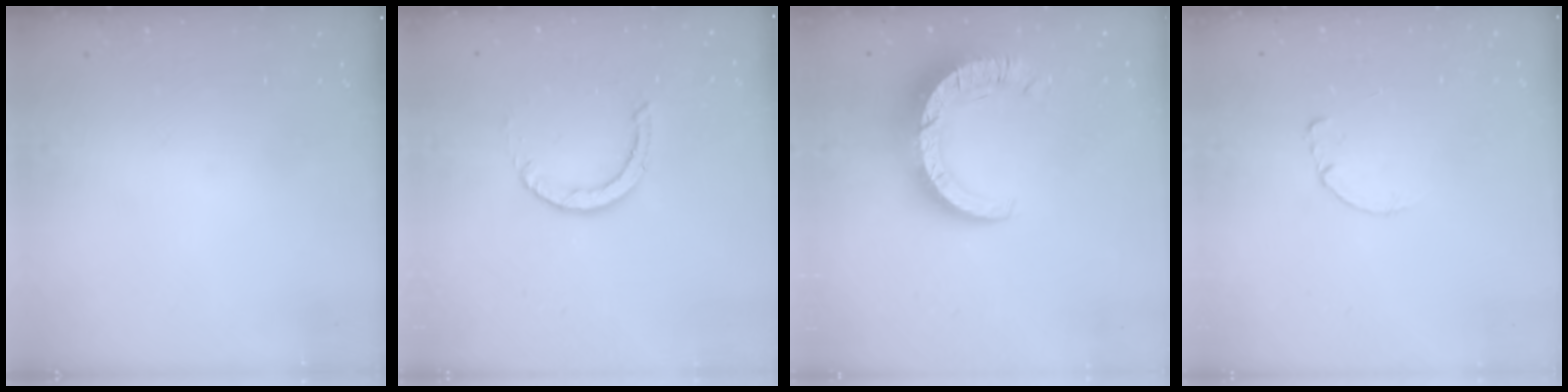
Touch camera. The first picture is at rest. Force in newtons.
{"total": 3.6, "press": 3.5, "slide": 0.3}
{"total": 11.6, "press": 11.5, "slide": 1.3}
{"total": 0.7, "press": 0.6, "slide": 0.1}